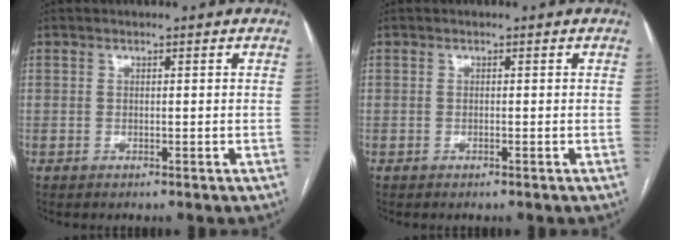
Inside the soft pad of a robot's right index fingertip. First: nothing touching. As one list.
[{"total": 0.0}]